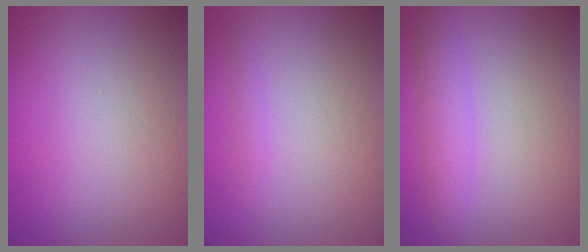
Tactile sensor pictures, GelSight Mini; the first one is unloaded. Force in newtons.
{"total": 0.7, "press": 0.7, "slide": 0.0}
{"total": 2.8, "press": 2.8, "slide": 0.0}